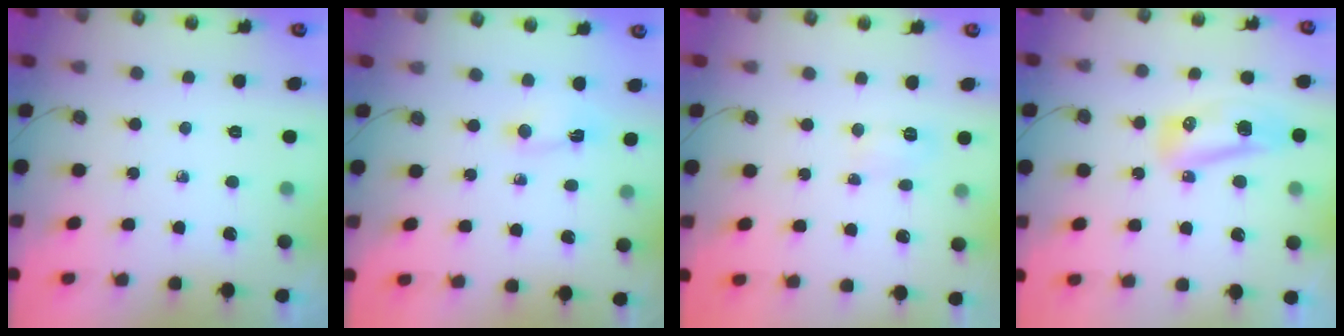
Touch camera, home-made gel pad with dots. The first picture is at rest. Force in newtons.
{"total": 1.1, "press": 1.0, "slide": 0.4}
{"total": 3.7, "press": 3.7, "slide": 0.4}
{"total": 20.2, "press": 11.9, "slide": 16.3}